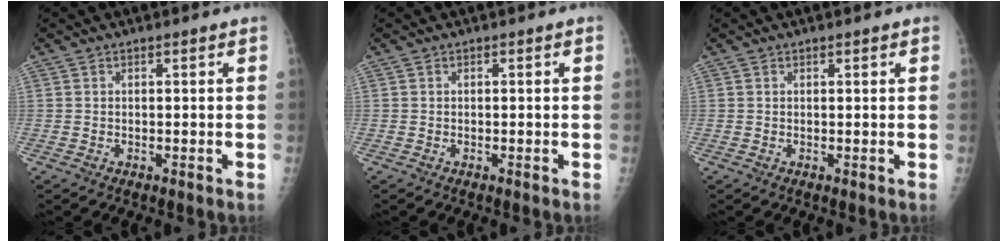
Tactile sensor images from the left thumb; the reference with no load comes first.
{"total": 0.0}
{"total": 0.7, "force": [0.5, 0.1, 0.4], "torque": [-0.006, -0.002, 0.008]}